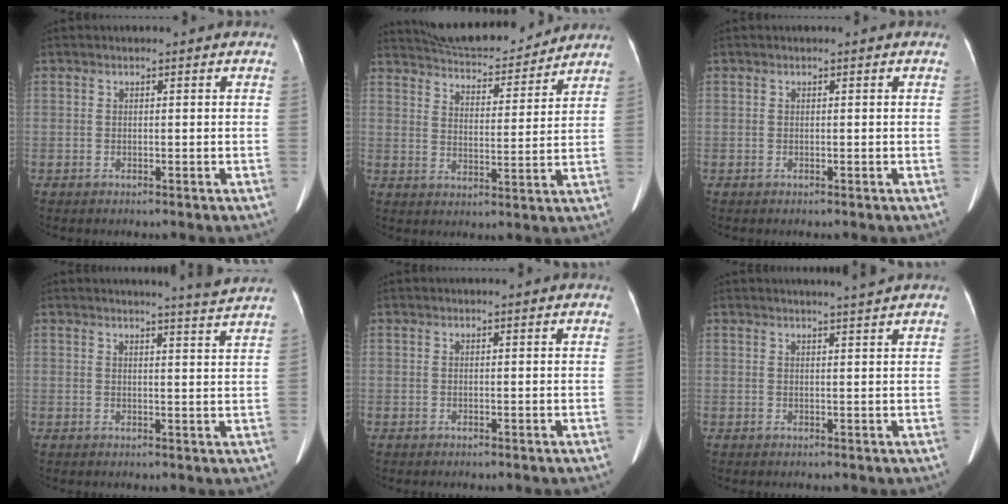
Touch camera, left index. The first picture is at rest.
{"total": 15.0, "force": [14.2, 2.4, 4.1], "torque": [-0.070, 0.004, 0.211]}
{"total": 0.0}
{"total": 5.3, "force": [4.9, -1.7, 1.0], "torque": [-0.025, -0.022, 0.054]}
{"total": 1.5, "force": [1.4, 0.1, 0.5], "torque": [-0.010, 0.017, 0.019]}
{"total": 4.0, "force": [3.6, -1.2, 1.2], "torque": [-0.016, -0.001, 0.046]}